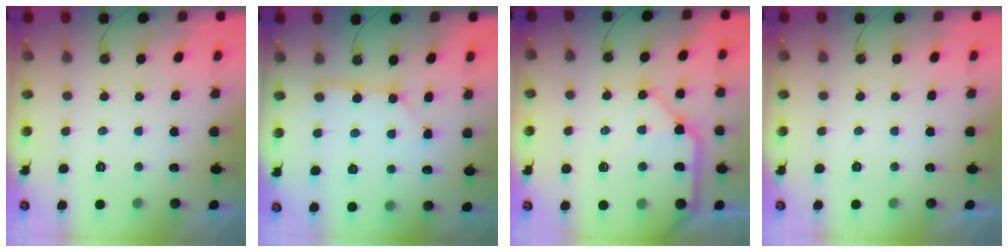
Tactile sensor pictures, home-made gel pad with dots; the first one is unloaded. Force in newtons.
{"total": 3.0, "press": 3.0, "slide": 0.3}
{"total": 14.3, "press": 14.2, "slide": 1.7}
{"total": 0.0}